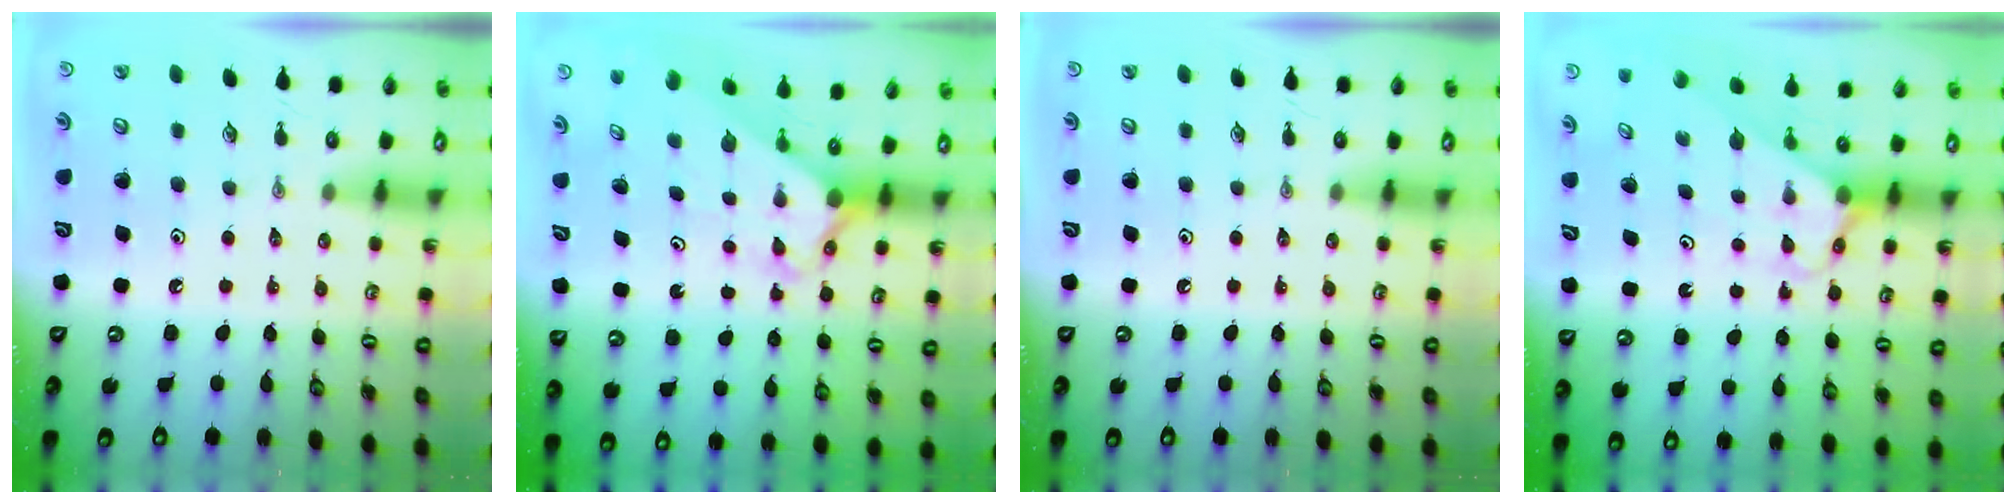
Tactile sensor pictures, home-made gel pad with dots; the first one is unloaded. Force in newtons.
{"total": 2.6, "press": 2.6, "slide": 0.2}
{"total": 0.0}
{"total": 3.0, "press": 3.0, "slide": 0.2}